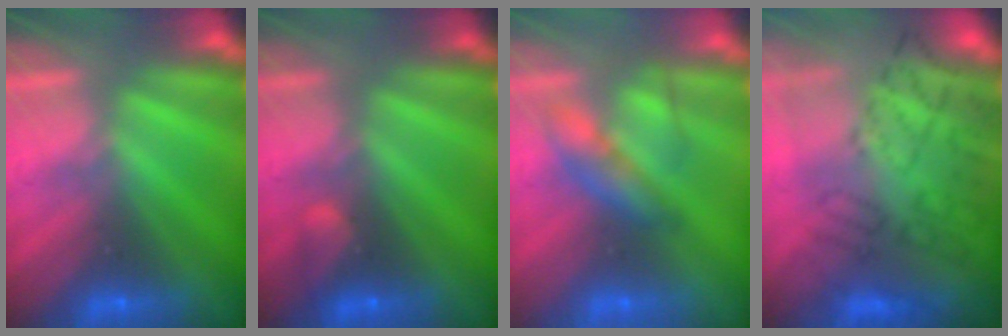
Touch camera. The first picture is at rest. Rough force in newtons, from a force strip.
{"total": 2.1}
{"total": 2.3}
{"total": 9.1}